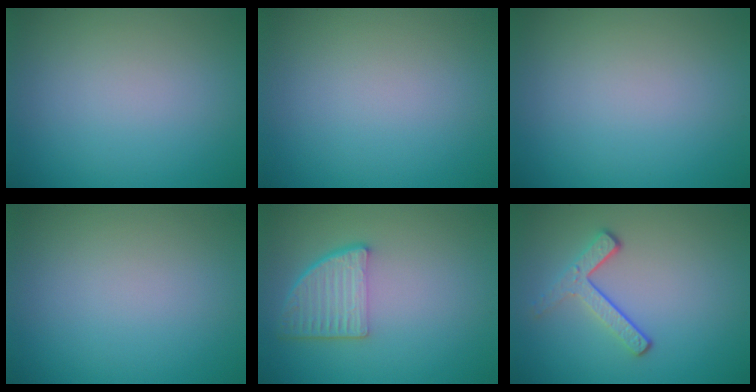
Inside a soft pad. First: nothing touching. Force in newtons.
{"total": 0.0}
{"total": 0.0}
{"total": 0.0}
{"total": 4.5, "press": 3.4, "slide": 3.0}
{"total": 3.0, "press": 2.2, "slide": 2.0}